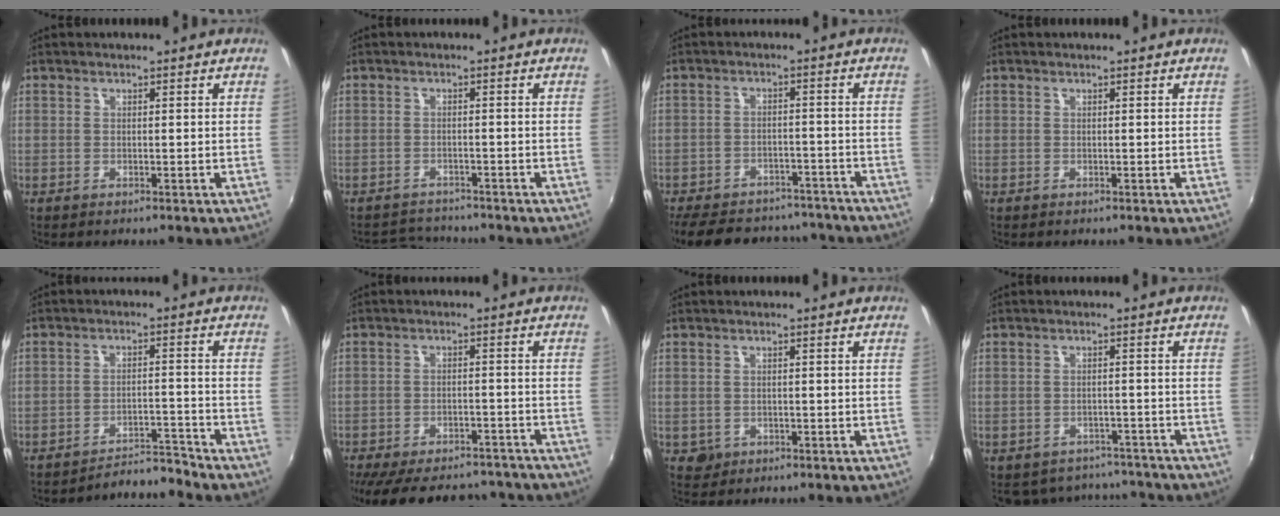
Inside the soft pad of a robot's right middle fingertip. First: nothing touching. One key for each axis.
{"total": 4.1, "fx": -3.9, "fy": 1.0, "fz": -0.3, "tx": -0.010, "ty": 0.010, "tz": -0.068}
{"total": 19.9, "fx": -16.5, "fy": 8.5, "fz": 7.1, "tx": -0.168, "ty": 0.029, "tz": -0.213}
{"total": 0.0}
{"total": 5.5, "fx": -5.4, "fy": -1.0, "fz": -0.6, "tx": -0.003, "ty": 0.016, "tz": -0.085}
{"total": 20.7, "fx": -17.5, "fy": 7.3, "fz": 8.3, "tx": -0.180, "ty": -0.003, "tz": -0.227}
{"total": 2.2, "fx": -0.6, "fy": 2.0, "fz": 0.6, "tx": -0.015, "ty": -0.003, "tz": -0.006}
{"total": 10.4, "fx": -9.0, "fy": 4.6, "fz": 2.5, "tx": -0.060, "ty": 0.007, "tz": -0.110}